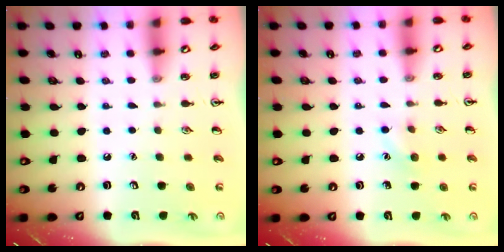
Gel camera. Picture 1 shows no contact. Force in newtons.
{"total": 5.9, "press": 5.7, "slide": 1.7}